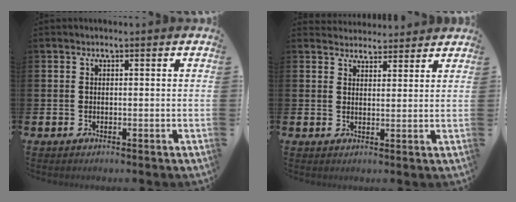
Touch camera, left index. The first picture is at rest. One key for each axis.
{"total": 3.3, "fx": 3.1, "fy": 0.9, "fz": -0.4, "tx": 0.004, "ty": -0.016, "tz": 0.057}